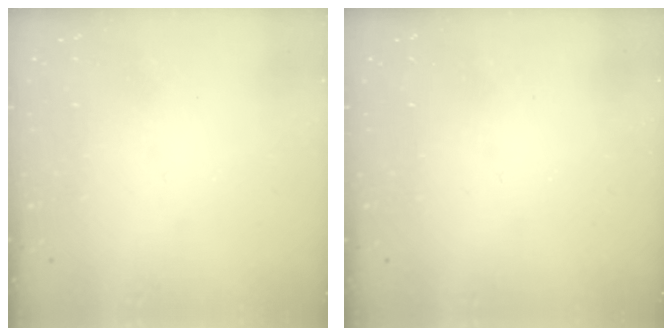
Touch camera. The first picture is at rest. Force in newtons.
{"total": 0.0}